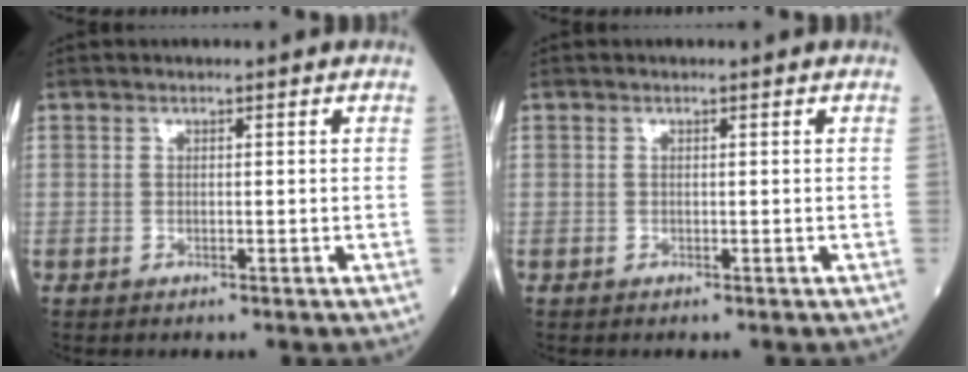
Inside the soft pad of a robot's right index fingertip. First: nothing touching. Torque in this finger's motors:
{"motor_torque": [-0.09, 0.00, -0.04, -0.01]}